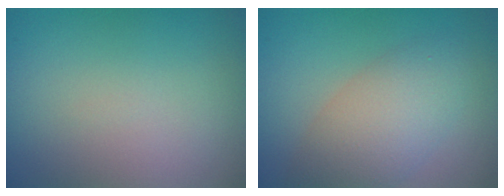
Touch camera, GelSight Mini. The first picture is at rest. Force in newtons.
{"total": 5.2, "press": 5.2, "slide": 0.3}